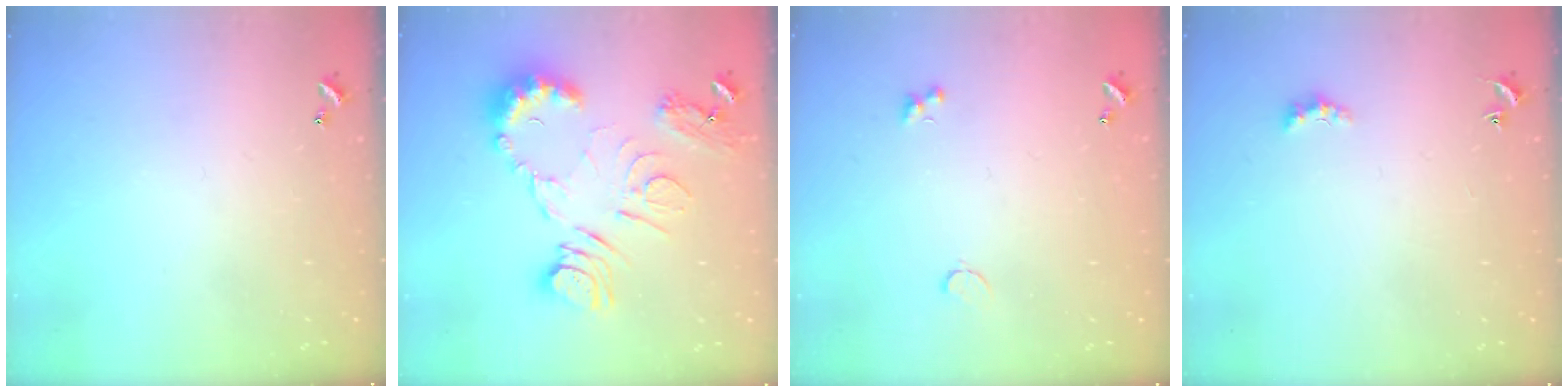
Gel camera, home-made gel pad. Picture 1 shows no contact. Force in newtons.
{"total": 14.5, "press": 14.4, "slide": 1.5}
{"total": 1.4, "press": 1.3, "slide": 0.5}
{"total": 1.5, "press": 1.4, "slide": 0.5}